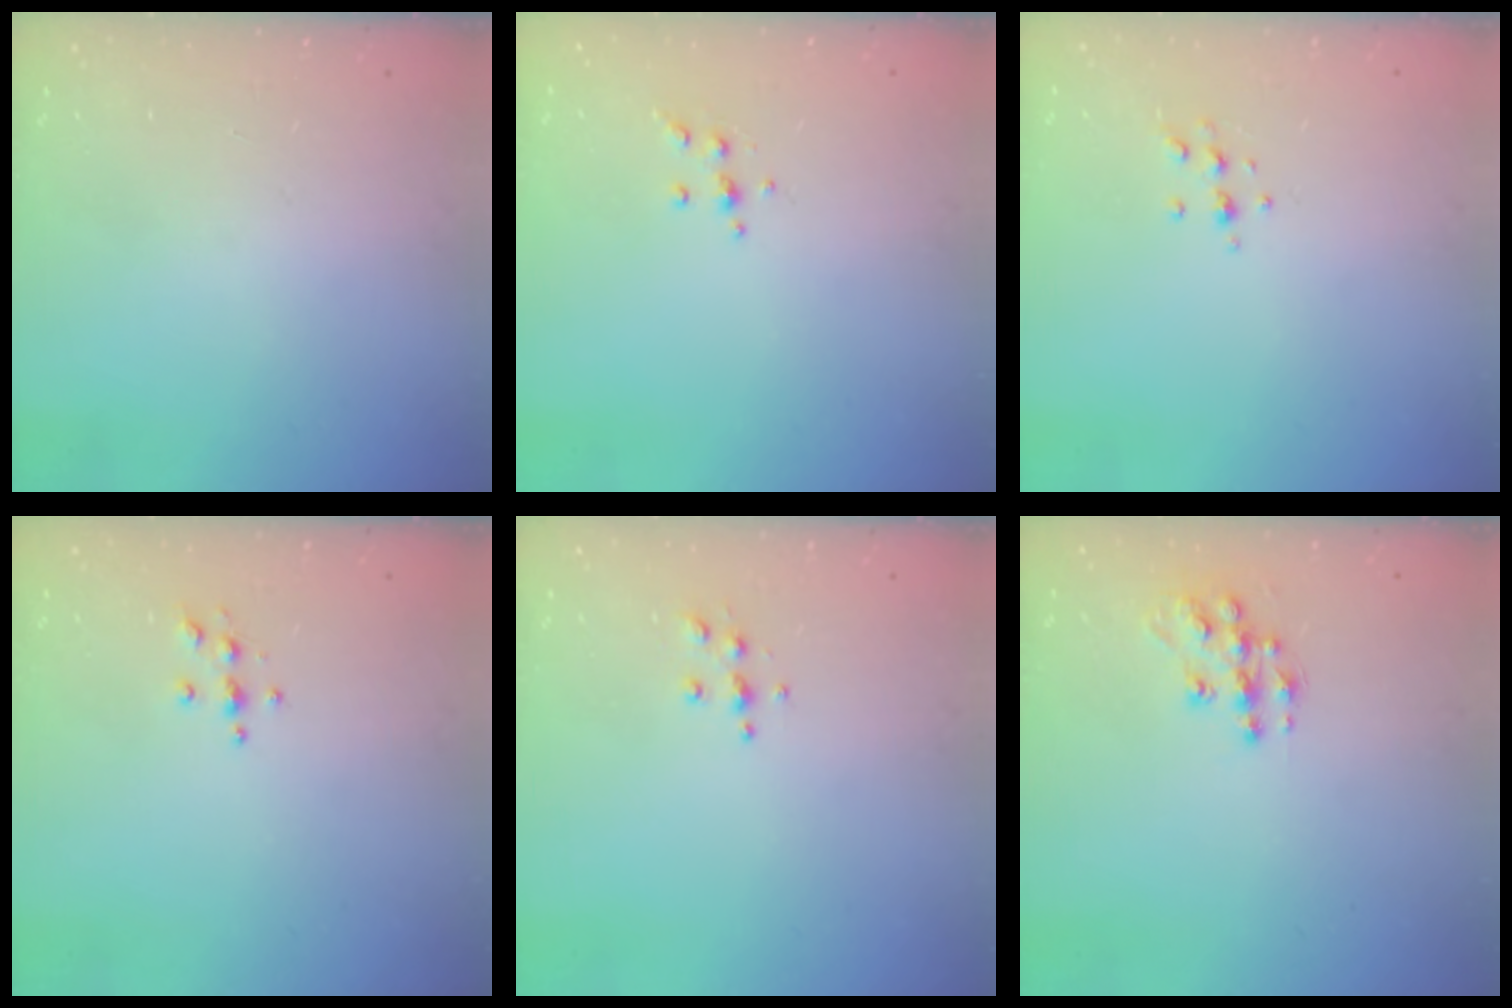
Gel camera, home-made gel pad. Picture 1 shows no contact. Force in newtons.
{"total": 4.1, "press": 4.0, "slide": 1.0}
{"total": 5.5, "press": 5.3, "slide": 1.5}
{"total": 3.9, "press": 3.8, "slide": 0.4}
{"total": 4.9, "press": 4.9, "slide": 0.5}
{"total": 11.4, "press": 11.4, "slide": 0.8}